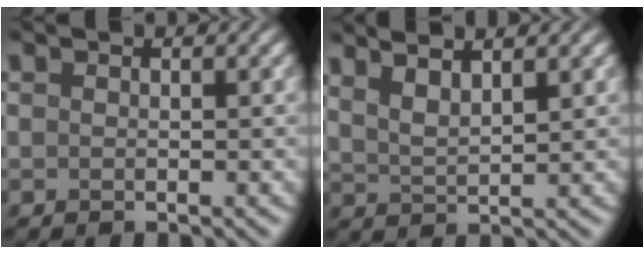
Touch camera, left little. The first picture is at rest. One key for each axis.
{"total": 3.0, "fx": 2.0, "fy": 0.6, "fz": 2.1, "tx": -0.043, "ty": 0.013, "tz": 0.039}